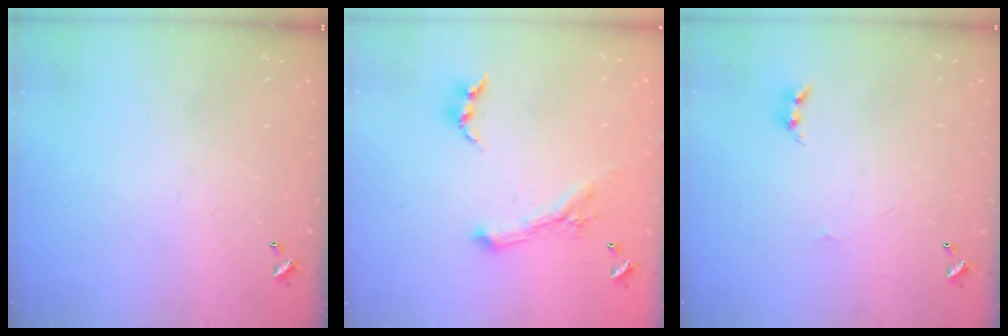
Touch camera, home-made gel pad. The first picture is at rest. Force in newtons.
{"total": 1.8, "press": 1.7, "slide": 0.4}
{"total": 2.1, "press": 2.0, "slide": 0.5}